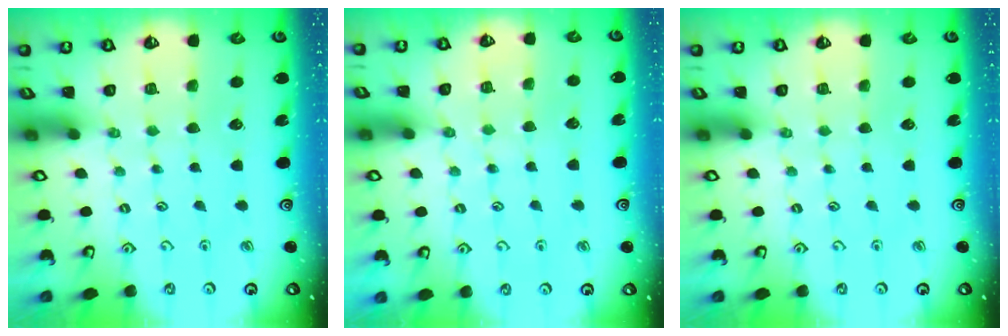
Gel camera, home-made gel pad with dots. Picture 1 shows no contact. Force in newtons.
{"total": 4.7, "press": 4.7, "slide": 0.5}
{"total": 0.0}